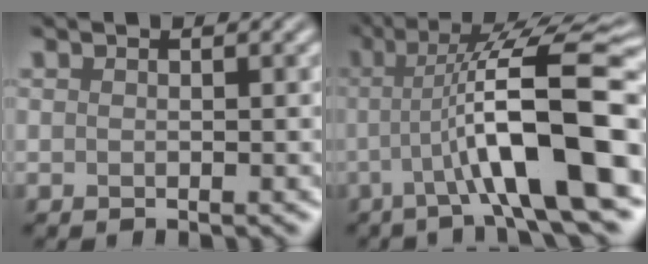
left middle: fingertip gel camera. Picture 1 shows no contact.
{"total": 11.8, "force": [-1.4, 2.5, 11.5], "torque": [-0.173, 0.013, -0.026]}